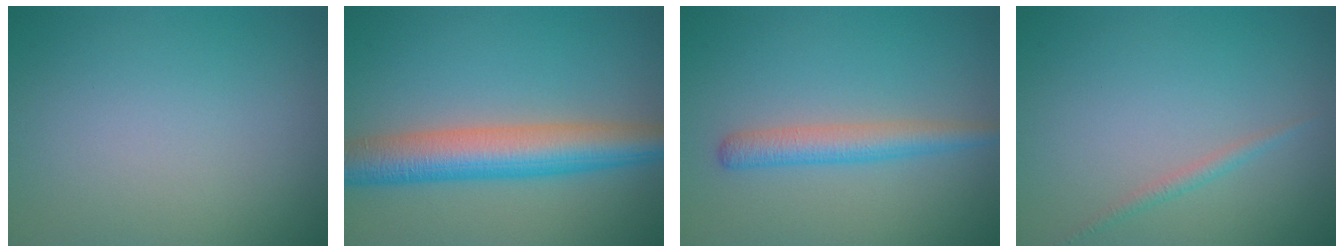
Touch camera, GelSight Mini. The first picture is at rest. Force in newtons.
{"total": 7.0, "press": 7.0, "slide": 0.2}
{"total": 2.9, "press": 2.9, "slide": 0.1}
{"total": 1.0, "press": 1.0, "slide": 0.1}